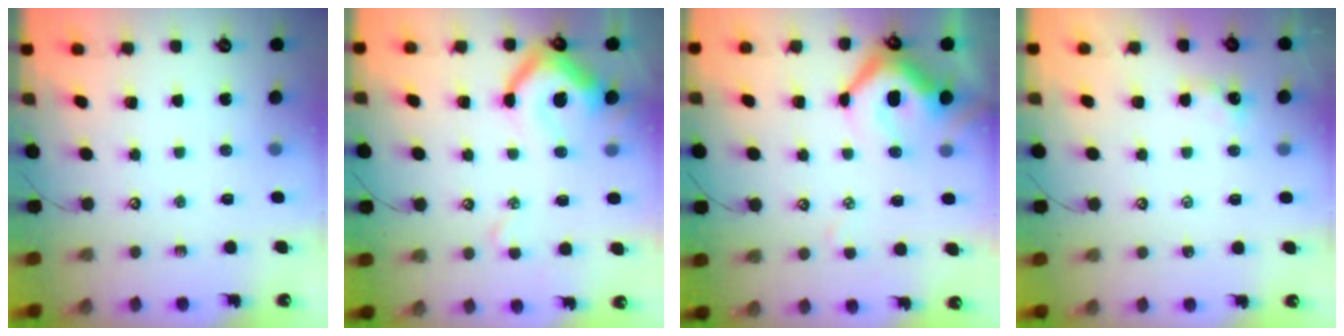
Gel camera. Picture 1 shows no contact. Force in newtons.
{"total": 10.4, "press": 10.3, "slide": 1.6}
{"total": 8.5, "press": 8.3, "slide": 1.8}
{"total": 0.8, "press": 0.7, "slide": 0.3}